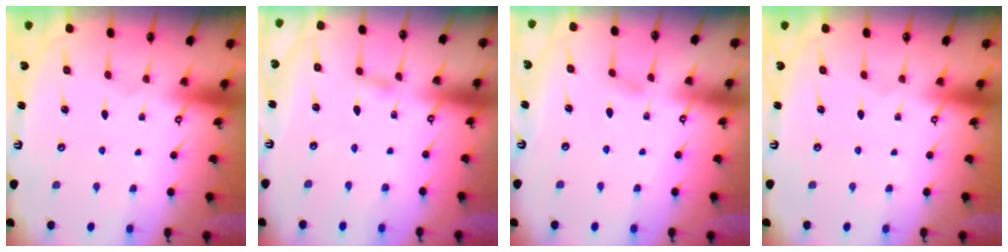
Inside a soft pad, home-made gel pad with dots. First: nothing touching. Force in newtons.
{"total": 1.8, "press": 1.8, "slide": 0.2}
{"total": 3.6, "press": 3.6, "slide": 0.3}
{"total": 0.0}